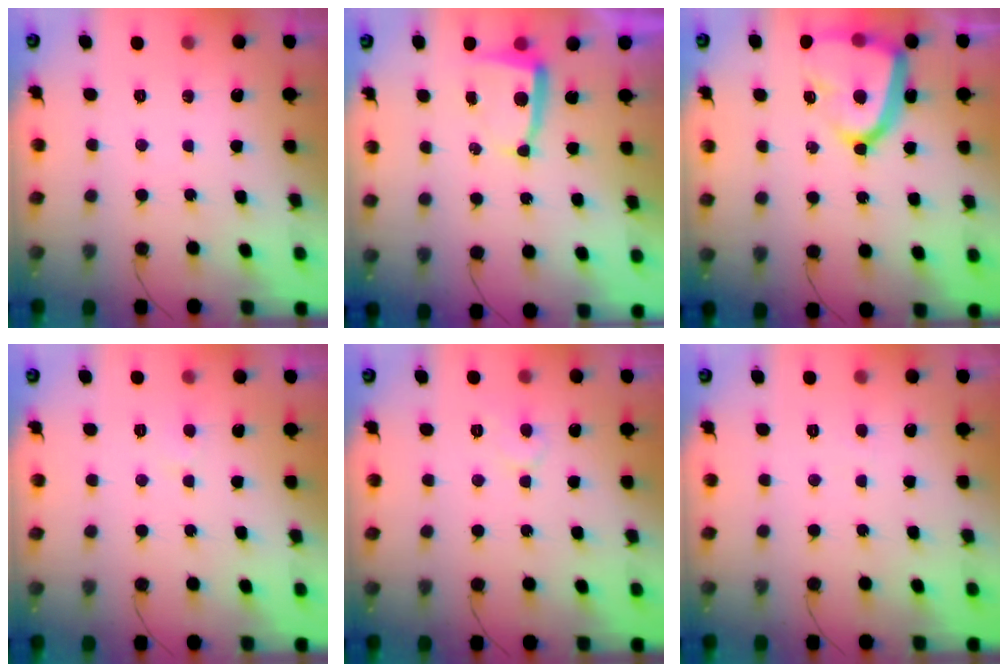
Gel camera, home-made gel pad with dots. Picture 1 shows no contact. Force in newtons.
{"total": 5.2, "press": 5.1, "slide": 0.6}
{"total": 18.0, "press": 17.9, "slide": 1.6}
{"total": 2.5, "press": 2.5, "slide": 0.2}
{"total": 4.4, "press": 4.3, "slide": 0.6}
{"total": 1.9, "press": 1.9, "slide": 0.2}